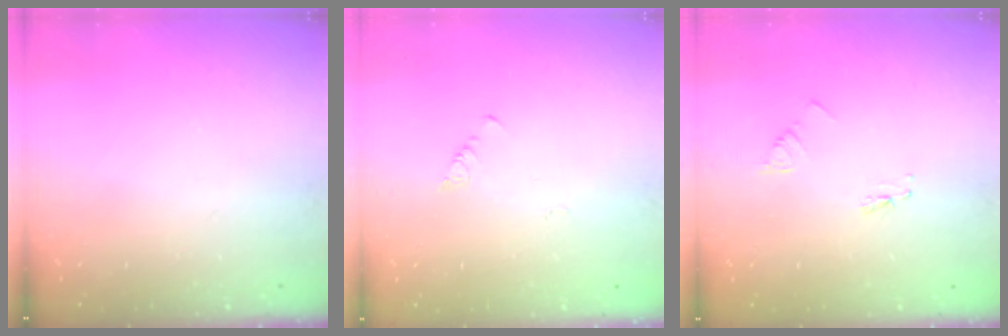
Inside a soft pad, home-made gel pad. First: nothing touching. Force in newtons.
{"total": 1.9, "press": 1.9, "slide": 0.4}
{"total": 2.1, "press": 2.1, "slide": 0.1}